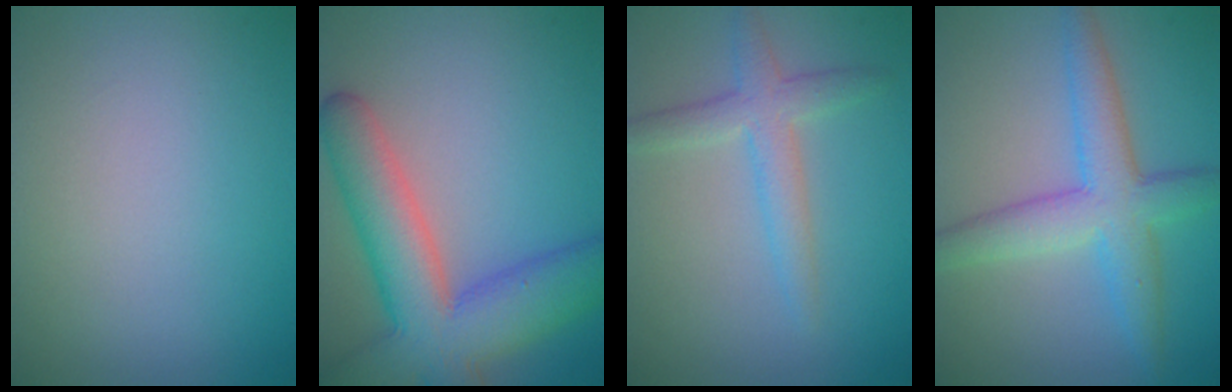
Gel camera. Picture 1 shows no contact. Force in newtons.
{"total": 9.5, "press": 9.5, "slide": 0.6}
{"total": 2.9, "press": 2.9, "slide": 0.0}
{"total": 5.3, "press": 5.3, "slide": 0.2}